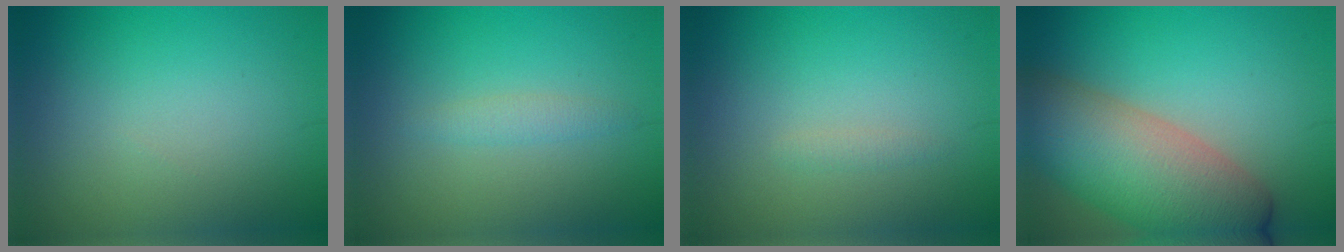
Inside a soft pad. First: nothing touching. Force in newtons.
{"total": 1.3, "press": 1.3, "slide": 0.2}
{"total": 0.7, "press": 0.7, "slide": 0.0}
{"total": 10.3, "press": 10.2, "slide": 0.9}